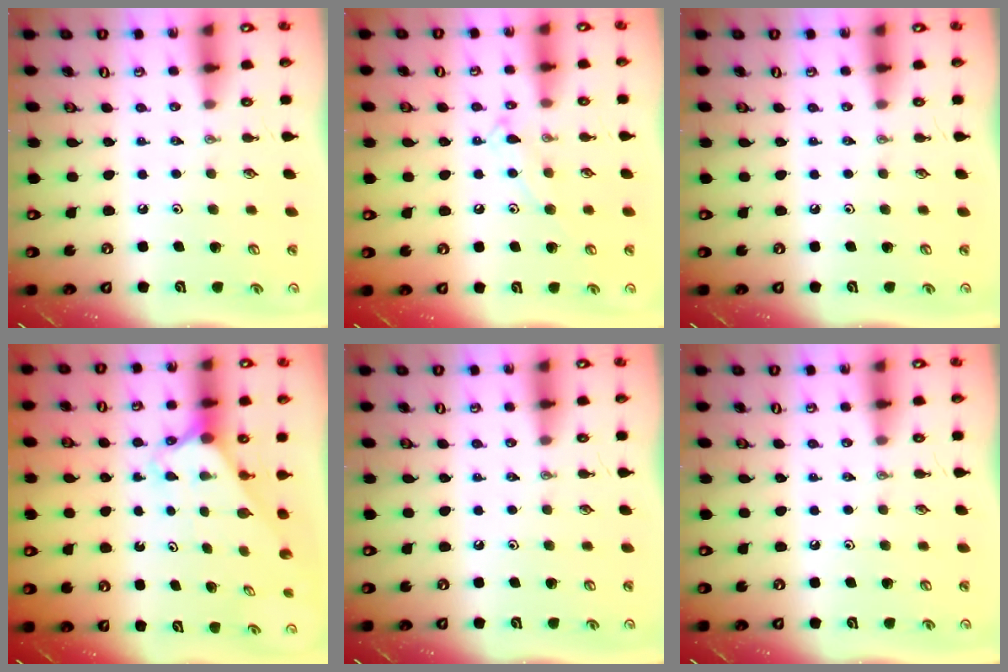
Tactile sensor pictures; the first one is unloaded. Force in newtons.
{"total": 9.2, "press": 9.2, "slide": 0.7}
{"total": 0.0}
{"total": 2.3, "press": 2.3, "slide": 0.2}
{"total": 0.0}
{"total": 0.0}